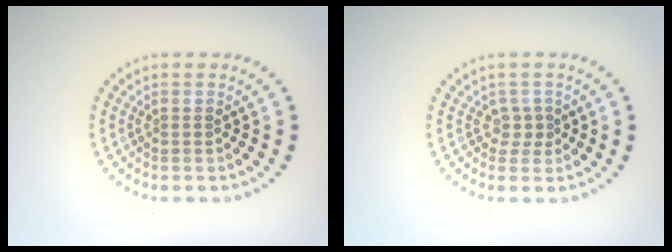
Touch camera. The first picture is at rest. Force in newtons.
{"total": 1.4, "press": 1.0, "slide": 1.0}